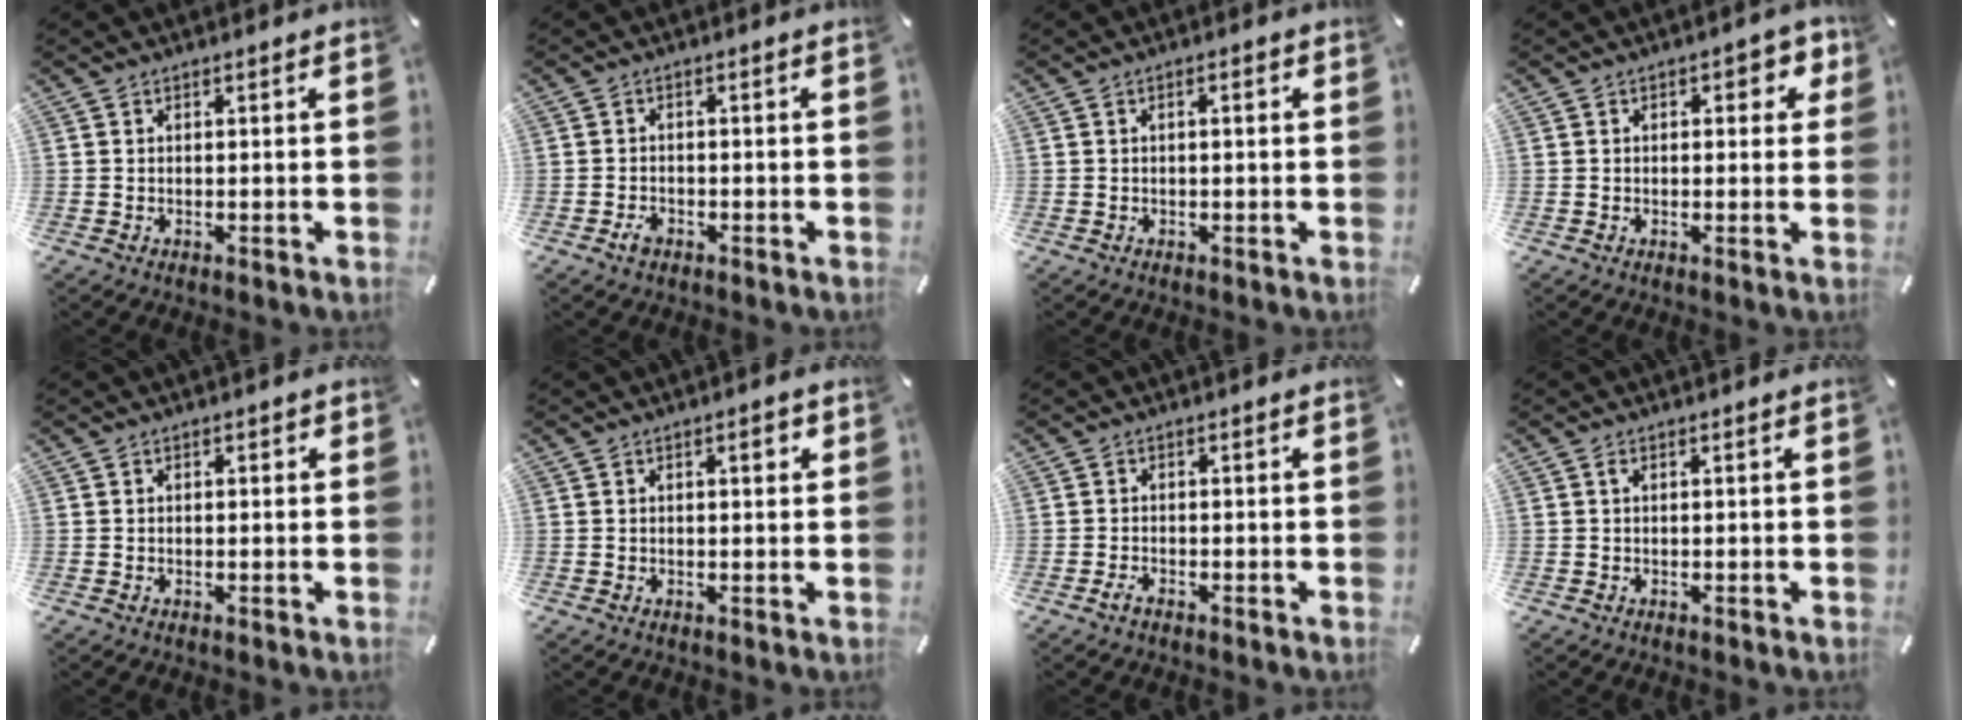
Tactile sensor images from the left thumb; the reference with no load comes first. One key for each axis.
{"total": 2.0, "fx": -1.2, "fy": 1.3, "fz": 0.9, "tx": -0.016, "ty": 0.007, "tz": -0.025}
{"total": 1.4, "fx": -0.1, "fy": 0.5, "fz": 1.3, "tx": -0.023, "ty": 0.002, "tz": -0.003}
{"total": 4.3, "fx": 1.0, "fy": 2.5, "fz": 3.3, "tx": -0.036, "ty": 0.001, "tz": 0.009}
{"total": 0.8, "fx": -0.1, "fy": 0.6, "fz": 0.5, "tx": -0.009, "ty": 0.003, "tz": -0.002}
{"total": 2.5, "fx": 0.9, "fy": 0.9, "fz": 2.1, "tx": -0.027, "ty": 0.001, "tz": 0.009}
{"total": 1.5, "fx": -1.2, "fy": 0.5, "fz": 0.9, "tx": -0.015, "ty": 0.004, "tz": -0.022}
{"total": 0.6, "fx": 0.1, "fy": 0.2, "fz": 0.5, "tx": -0.011, "ty": 0.001, "tz": 0.002}